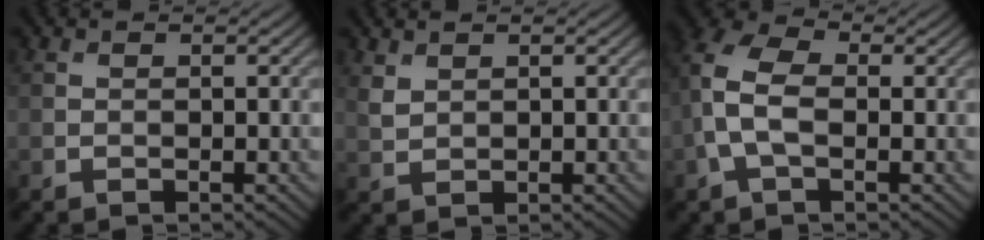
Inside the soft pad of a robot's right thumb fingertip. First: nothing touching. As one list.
[{"total": 1.7, "force": [1.2, 0.9, 0.8], "torque": [-0.026, -0.002, 0.030]}, {"total": 7.1, "force": [-0.3, 4.2, 5.8], "torque": [-0.146, 0.014, -0.022]}]